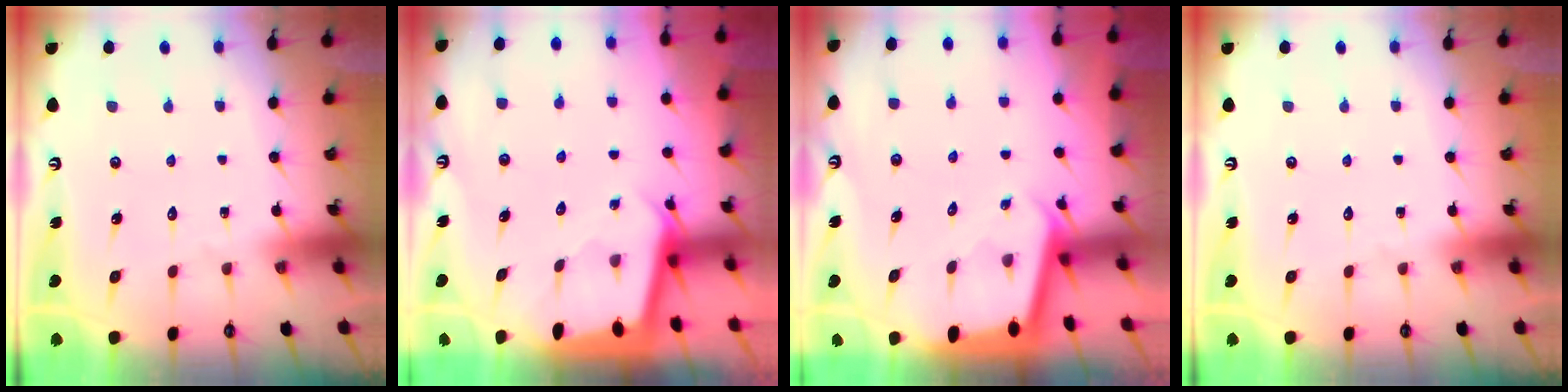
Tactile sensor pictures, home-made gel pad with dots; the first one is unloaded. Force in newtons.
{"total": 2.2, "press": 2.1, "slide": 0.3}
{"total": 1.8, "press": 1.8, "slide": 0.1}
{"total": 0.0}